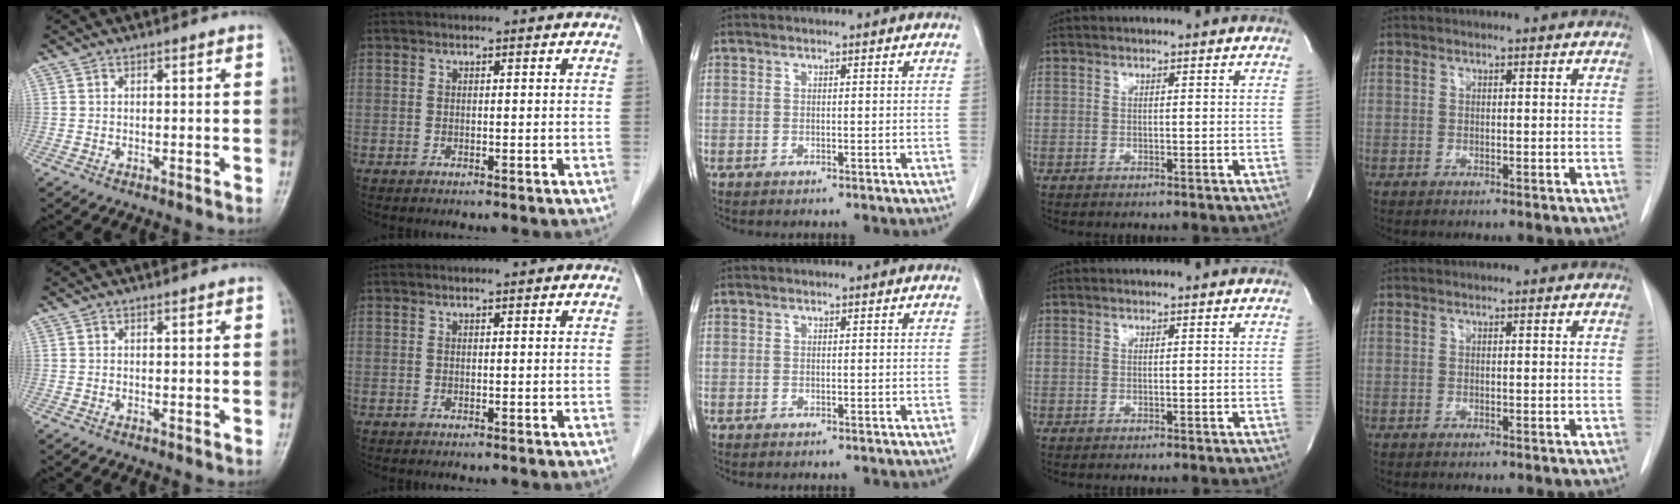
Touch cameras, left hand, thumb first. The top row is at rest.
{}